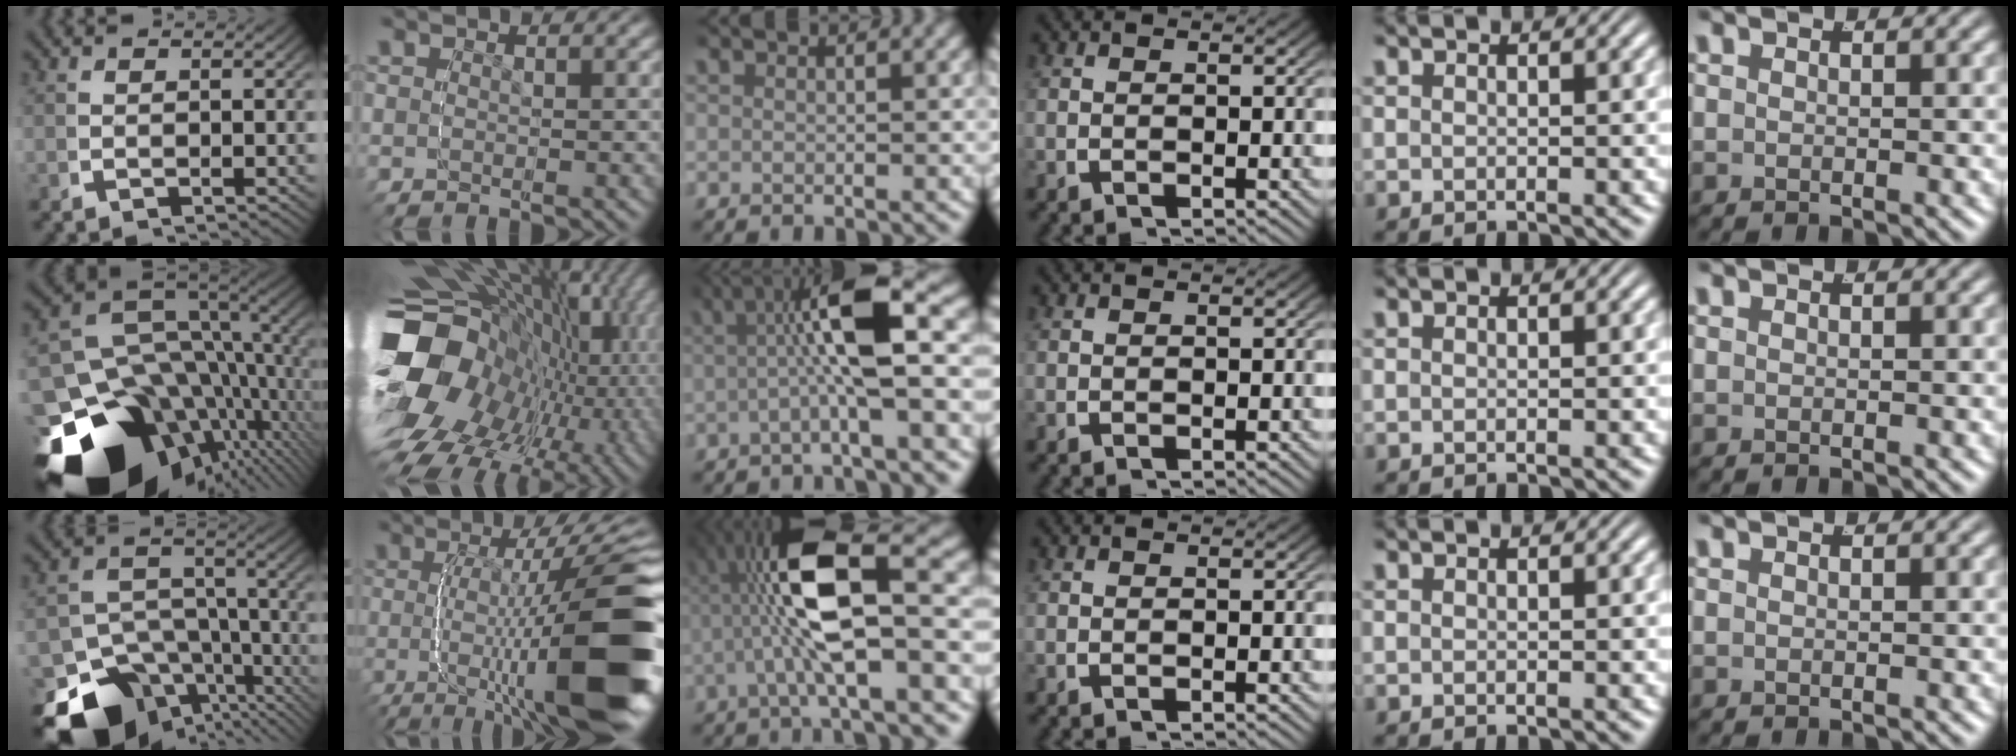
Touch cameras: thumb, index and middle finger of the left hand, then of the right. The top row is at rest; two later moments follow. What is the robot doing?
{"motion": "grasp_and_lifting", "object": "button"}